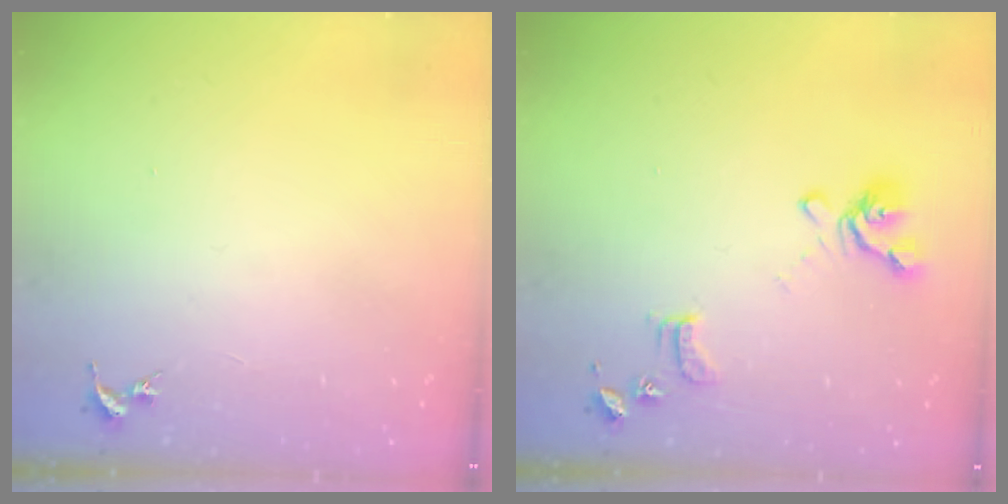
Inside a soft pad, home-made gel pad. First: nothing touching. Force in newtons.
{"total": 12.6, "press": 12.5, "slide": 1.4}